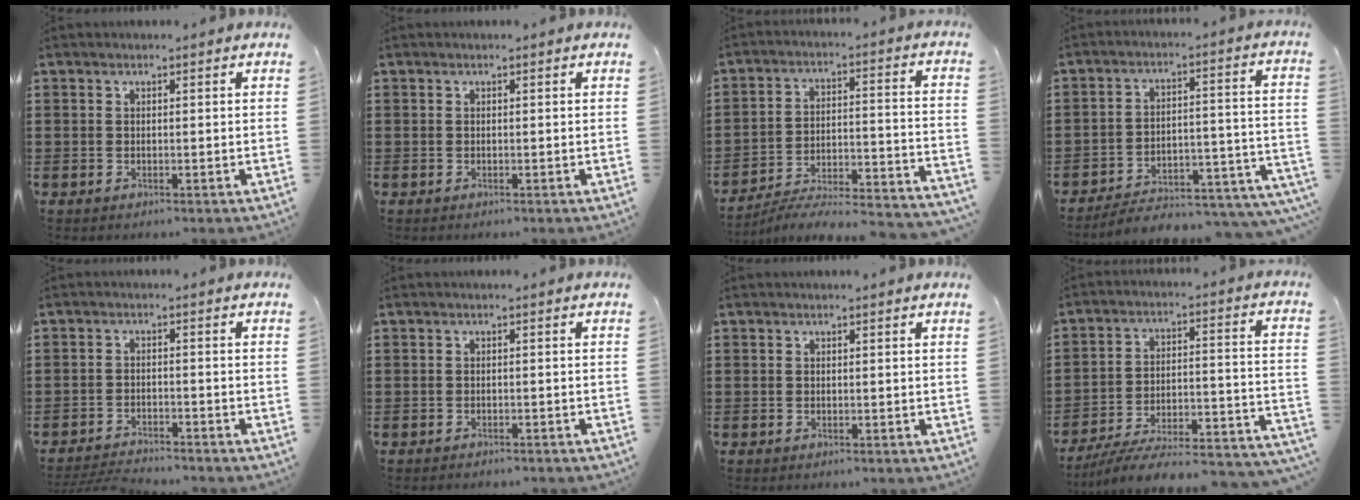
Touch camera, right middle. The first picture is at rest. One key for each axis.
{"total": 0.0}
{"total": 5.0, "fx": -4.7, "fy": 0.0, "fz": 1.7, "tx": -0.027, "ty": -0.012, "tz": -0.095}
{"total": 4.1, "fx": -3.8, "fy": 0.8, "fz": 1.2, "tx": -0.024, "ty": -0.009, "tz": -0.081}
{"total": 3.5, "fx": -3.4, "fy": 0.2, "fz": 0.7, "tx": -0.021, "ty": -0.004, "tz": -0.071}
{"total": 0.7, "fx": -0.7, "fy": 0.1, "fz": 0.1, "tx": -0.003, "ty": 0.000, "tz": -0.015}
{"total": 0.0}
{"total": 7.1, "fx": -6.3, "fy": 0.4, "fz": 3.3, "tx": -0.051, "ty": -0.010, "tz": -0.124}